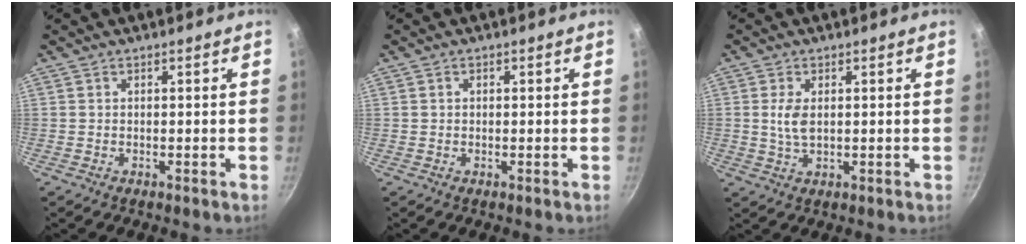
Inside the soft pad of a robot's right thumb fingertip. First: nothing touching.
{"total": 0.6, "force": [0.1, 0.5, 0.3], "torque": [-0.003, 0.005, 0.002]}
{"total": 4.0, "force": [0.6, 2.2, 3.3], "torque": [-0.065, -0.003, 0.014]}